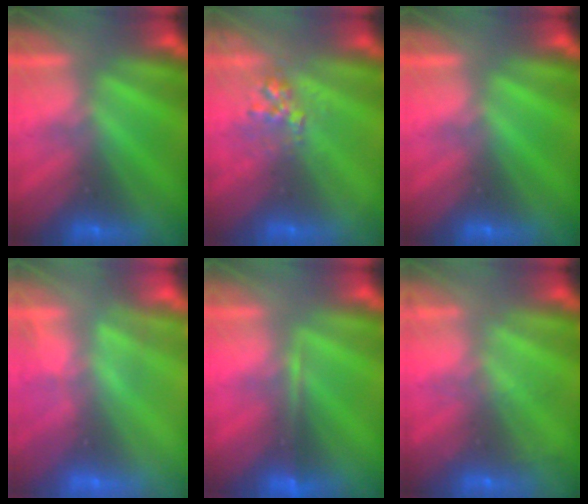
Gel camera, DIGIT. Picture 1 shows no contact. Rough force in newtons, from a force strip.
{"total": 2.7}
{"total": 0.0}
{"total": 2.8}
{"total": 1.6}
{"total": 1.9}